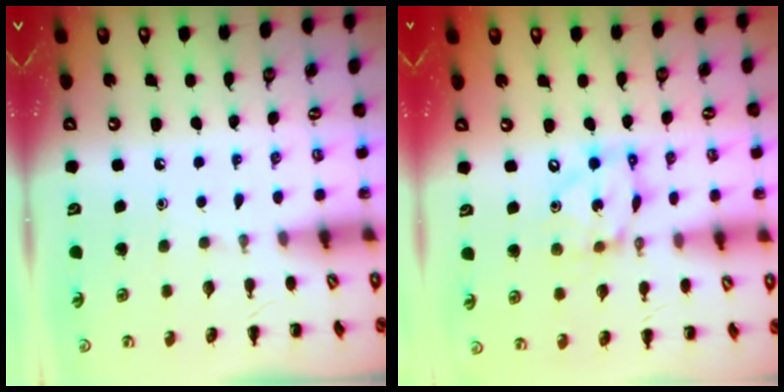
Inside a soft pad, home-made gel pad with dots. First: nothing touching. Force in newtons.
{"total": 10.4, "press": 10.1, "slide": 2.4}